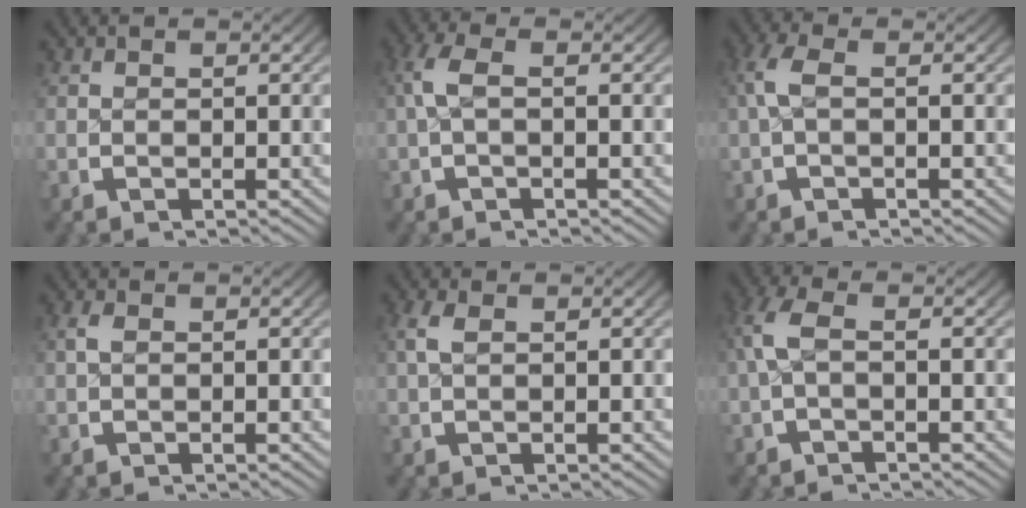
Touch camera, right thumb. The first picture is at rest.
{"total": 2.4, "force": [0.3, 0.9, 2.2], "torque": [-0.055, 0.006, 0.008]}
{"total": 2.2, "force": [0.3, 0.8, 2.0], "torque": [-0.053, 0.005, 0.007]}
{"total": 0.9, "force": [0.4, 0.4, 0.7], "torque": [-0.019, 0.003, 0.011]}
{"total": 1.5, "force": [0.7, 0.5, 1.2], "torque": [-0.030, 0.004, 0.018]}
{"total": 2.8, "force": [0.2, 1.2, 2.5], "torque": [-0.065, 0.005, 0.007]}